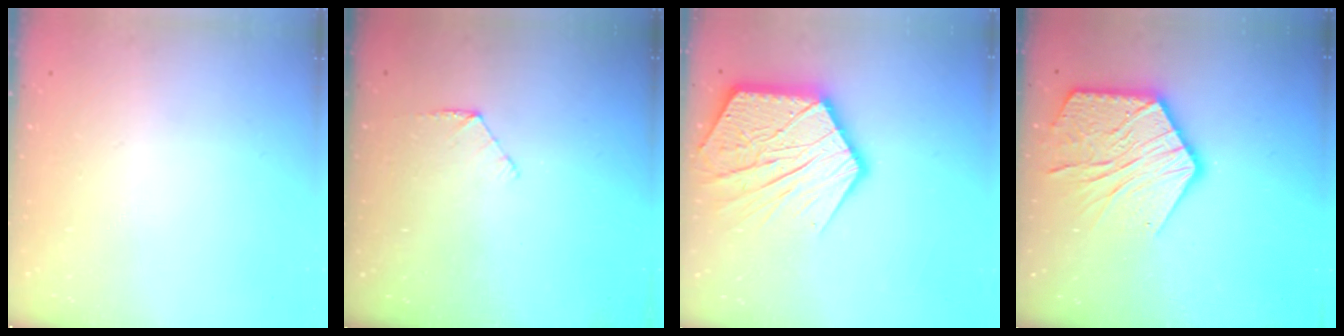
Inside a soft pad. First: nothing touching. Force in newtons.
{"total": 4.6, "press": 4.5, "slide": 0.4}
{"total": 21.9, "press": 21.9, "slide": 1.4}
{"total": 17.1, "press": 17.1, "slide": 1.3}